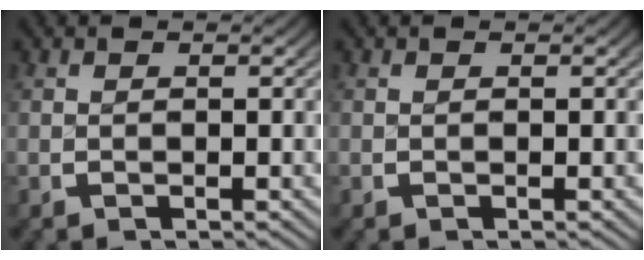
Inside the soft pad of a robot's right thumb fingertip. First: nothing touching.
{"total": 0.0}